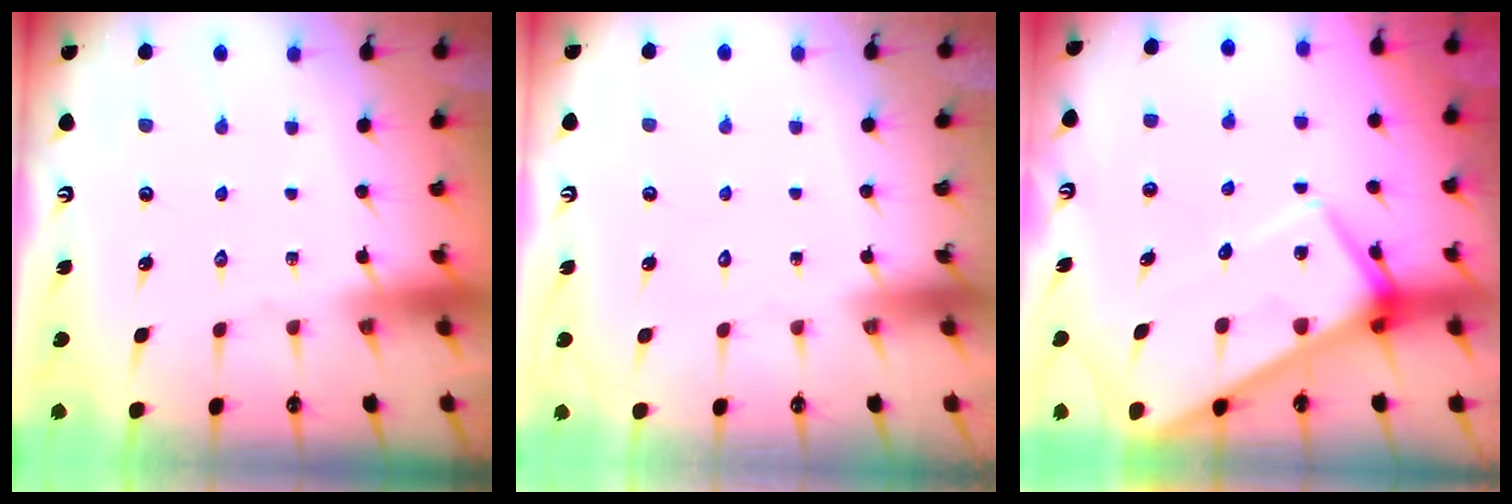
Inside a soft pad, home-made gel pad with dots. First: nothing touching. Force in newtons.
{"total": 1.8, "press": 1.8, "slide": 0.1}
{"total": 10.9, "press": 10.8, "slide": 1.0}